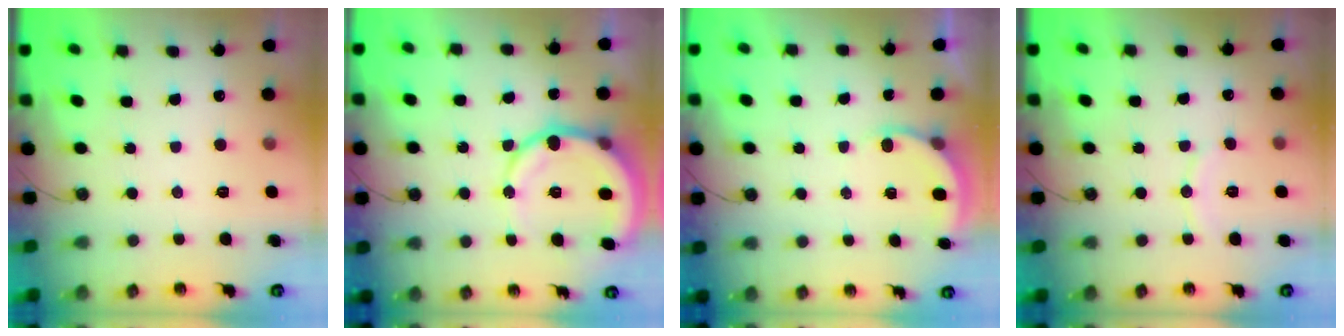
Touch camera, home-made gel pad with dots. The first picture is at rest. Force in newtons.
{"total": 12.7, "press": 12.5, "slide": 2.4}
{"total": 3.9, "press": 3.9, "slide": 0.3}
{"total": 5.8, "press": 5.8, "slide": 0.6}